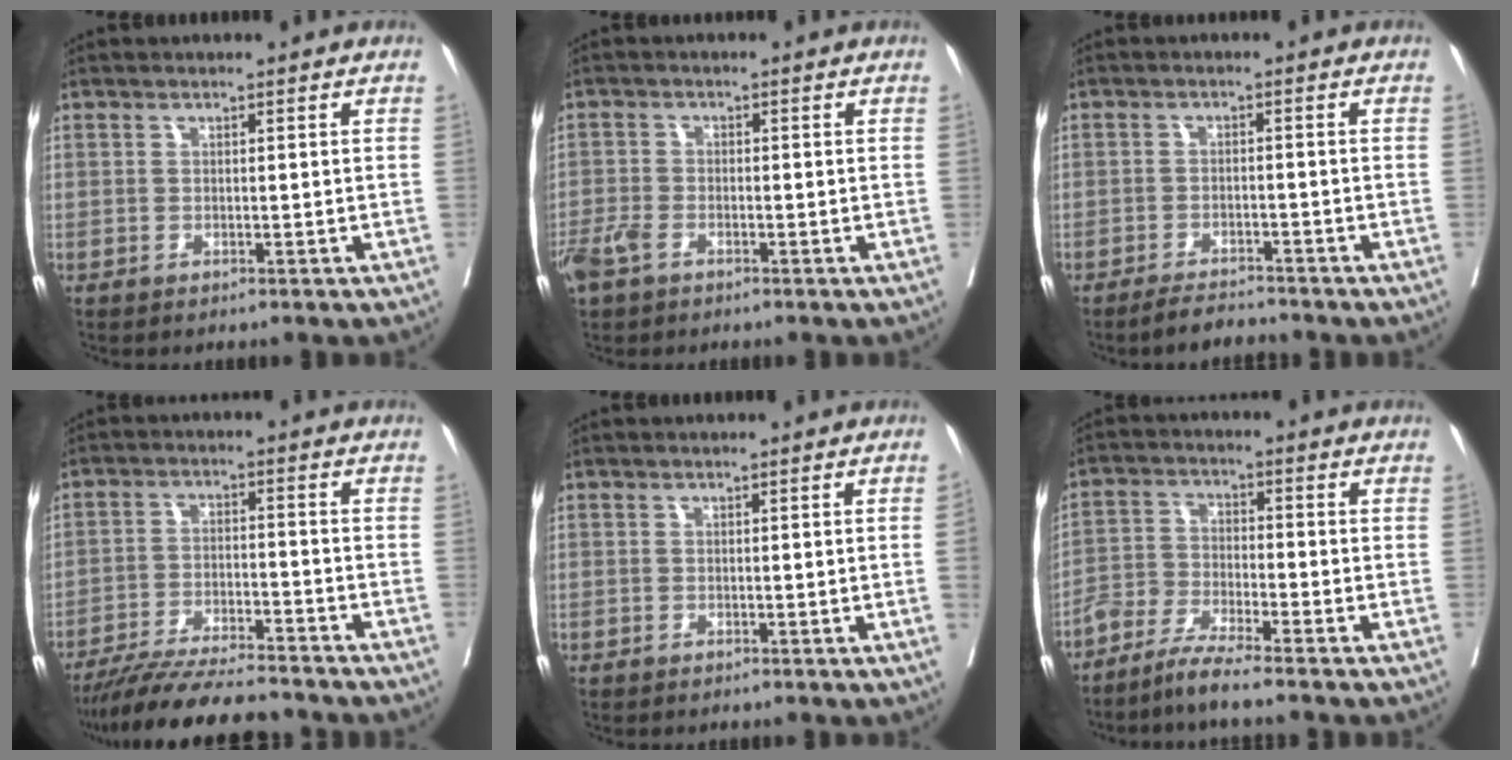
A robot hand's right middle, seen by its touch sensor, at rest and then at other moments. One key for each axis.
{"total": 3.9, "fx": -2.5, "fy": 1.8, "fz": 2.4, "tx": -0.058, "ty": -0.004, "tz": -0.049}
{"total": 3.5, "fx": -3.4, "fy": 0.3, "fz": 0.8, "tx": -0.017, "ty": -0.013, "tz": -0.059}
{"total": 13.2, "fx": -12.1, "fy": 1.2, "fz": 5.3, "tx": -0.082, "ty": -0.012, "tz": -0.194}
{"total": 0.9, "fx": -0.1, "fy": -0.3, "fz": 0.8, "tx": -0.007, "ty": -0.001, "tz": 0.001}
{"total": 5.5, "fx": -4.8, "fy": -0.2, "fz": 2.8, "tx": -0.057, "ty": -0.021, "tz": -0.102}